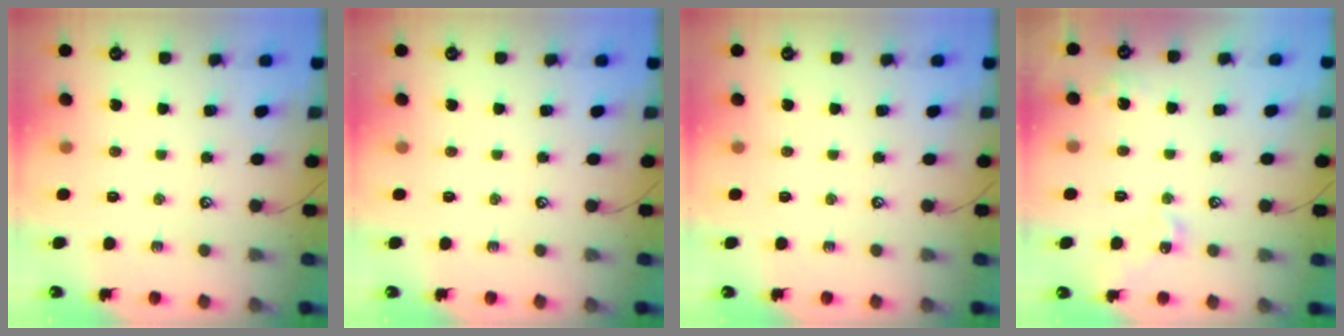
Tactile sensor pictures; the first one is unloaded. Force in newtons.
{"total": 0.0}
{"total": 0.0}
{"total": 5.5, "press": 5.5, "slide": 0.6}